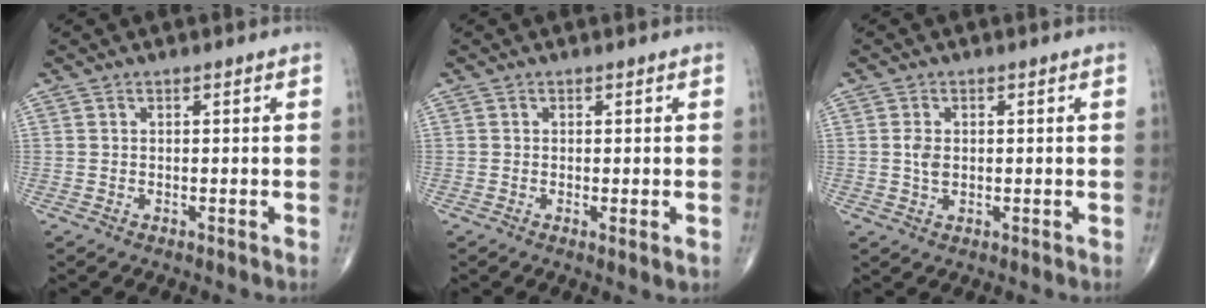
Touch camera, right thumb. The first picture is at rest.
{"total": 1.4, "force": [-0.3, 0.2, 1.4], "torque": [-0.028, -0.007, -0.006]}
{"total": 2.5, "force": [0.2, 1.7, 1.8], "torque": [-0.032, -0.002, 0.005]}